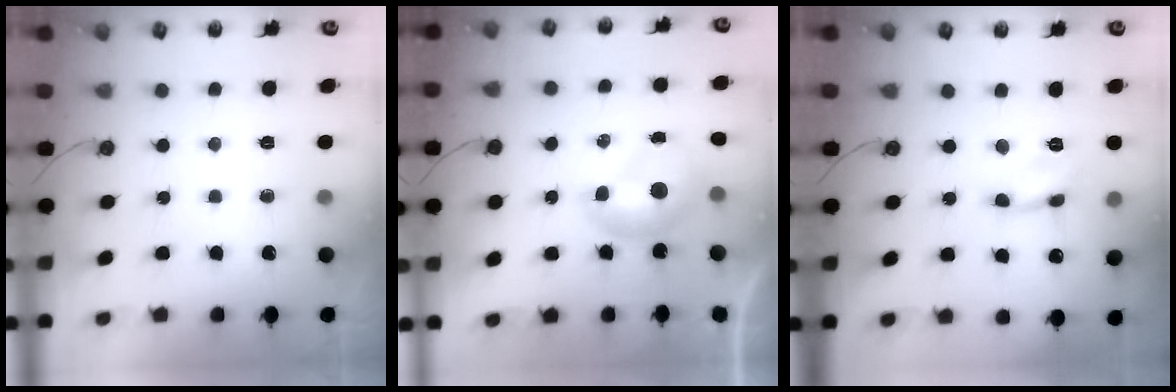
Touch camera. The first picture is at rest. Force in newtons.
{"total": 0.0}
{"total": 0.0}